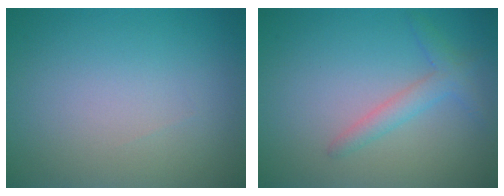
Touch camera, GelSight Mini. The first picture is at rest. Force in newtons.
{"total": 2.2, "press": 2.2, "slide": 0.1}